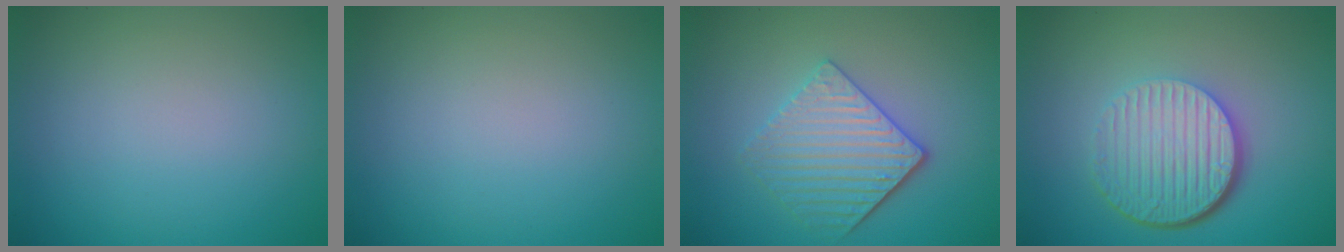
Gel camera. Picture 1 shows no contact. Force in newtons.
{"total": 0.0}
{"total": 4.1, "press": 3.5, "slide": 2.2}
{"total": 6.8, "press": 4.5, "slide": 5.1}